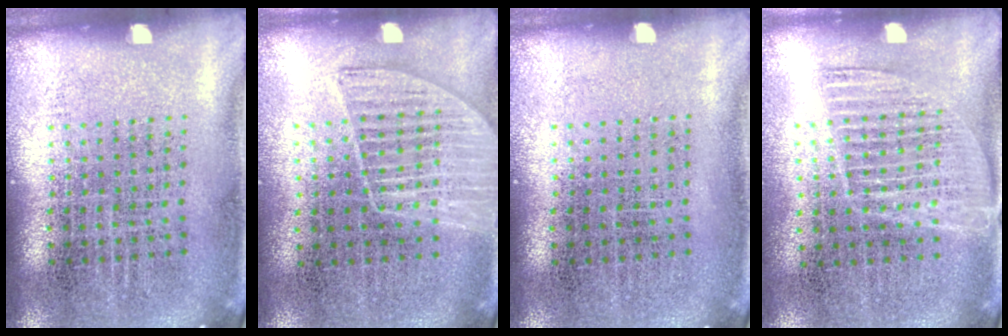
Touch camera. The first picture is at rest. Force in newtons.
{"total": 1.4, "press": 1.2, "slide": 0.6}
{"total": 0.0}
{"total": 1.3, "press": 1.1, "slide": 0.6}